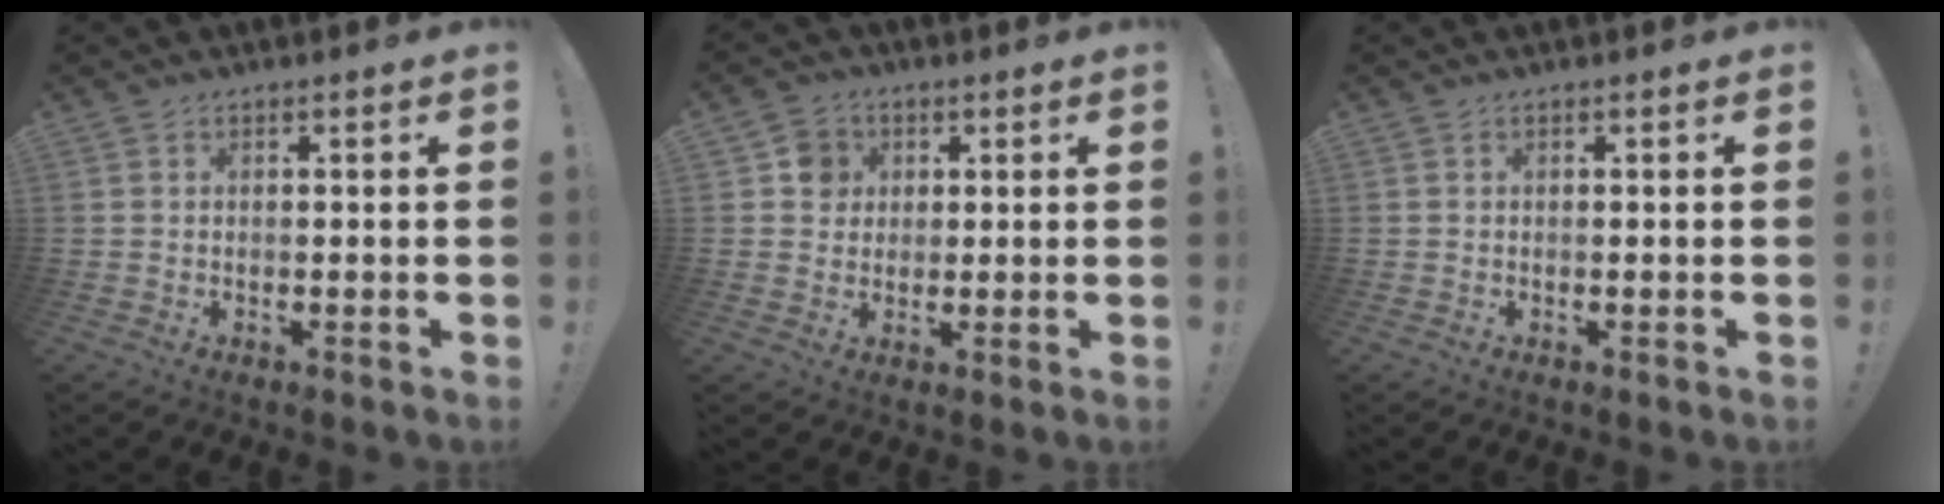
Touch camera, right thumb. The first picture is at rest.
{"total": 6.1, "force": [1.7, 5.7, 1.4], "torque": [-0.014, 0.001, 0.033]}
{"total": 0.0}